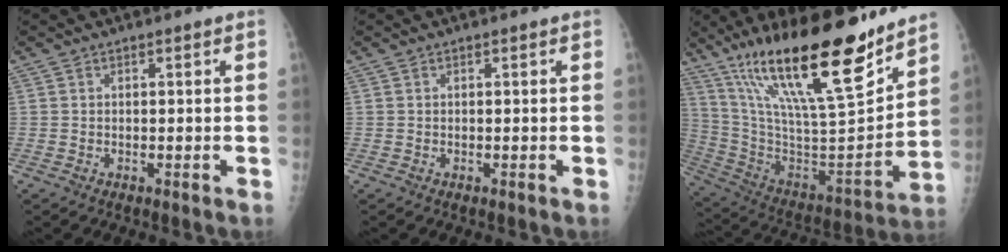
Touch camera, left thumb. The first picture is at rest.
{"total": 0.0}
{"total": 28.4, "force": [19.2, 6.2, 20.0], "torque": [-0.320, -0.082, 0.336]}